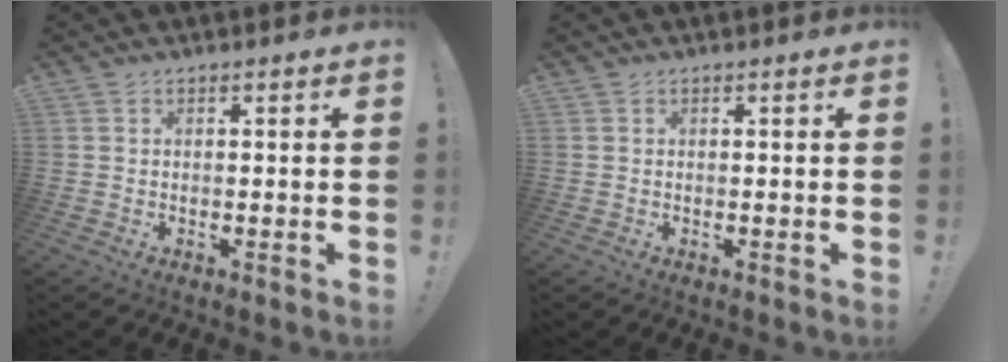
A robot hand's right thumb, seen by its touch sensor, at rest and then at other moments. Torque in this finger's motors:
{"motor_torque": [-0.03, -0.03, 0.01, 0.01, 0.00]}